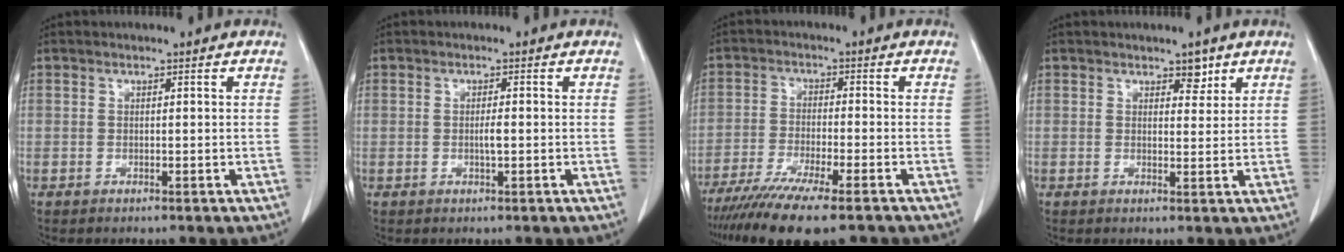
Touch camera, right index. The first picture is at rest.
{"total": 1.6, "force": [-0.2, 0.2, 1.5], "torque": [-0.031, 0.000, -0.004]}
{"total": 13.5, "force": [-10.5, 1.3, 8.4], "torque": [-0.144, -0.033, -0.170]}
{"total": 2.4, "force": [1.6, 1.2, 1.2], "torque": [-0.012, -0.004, 0.024]}